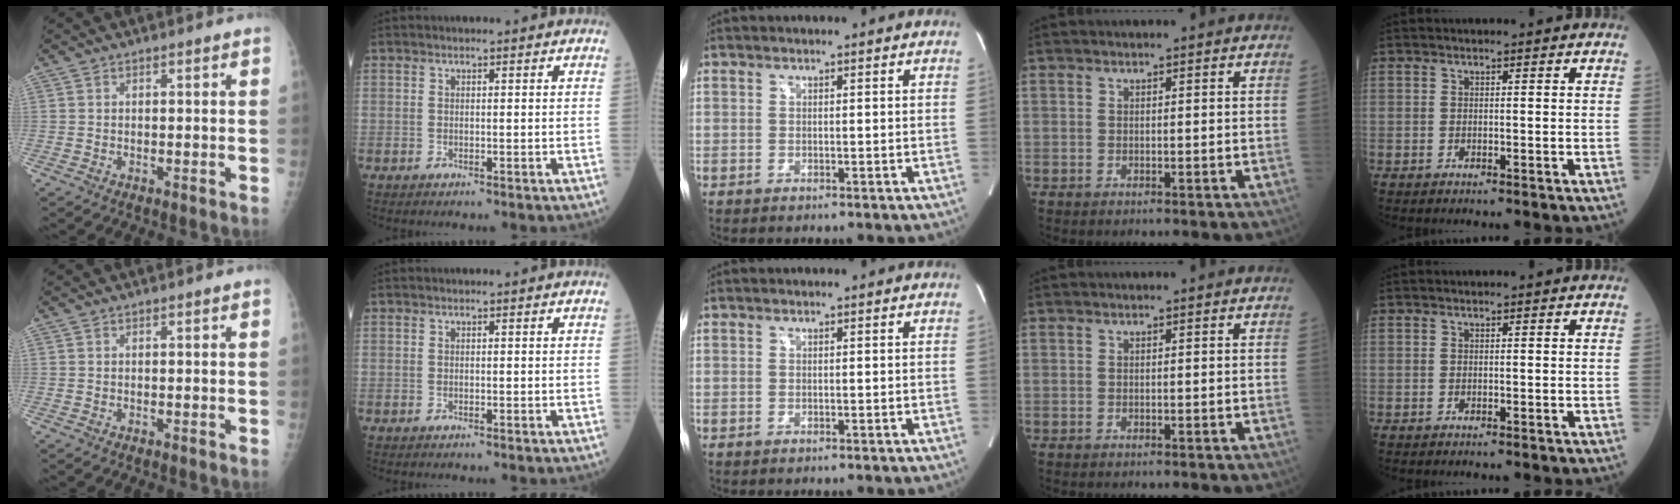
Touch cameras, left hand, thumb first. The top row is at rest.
{}